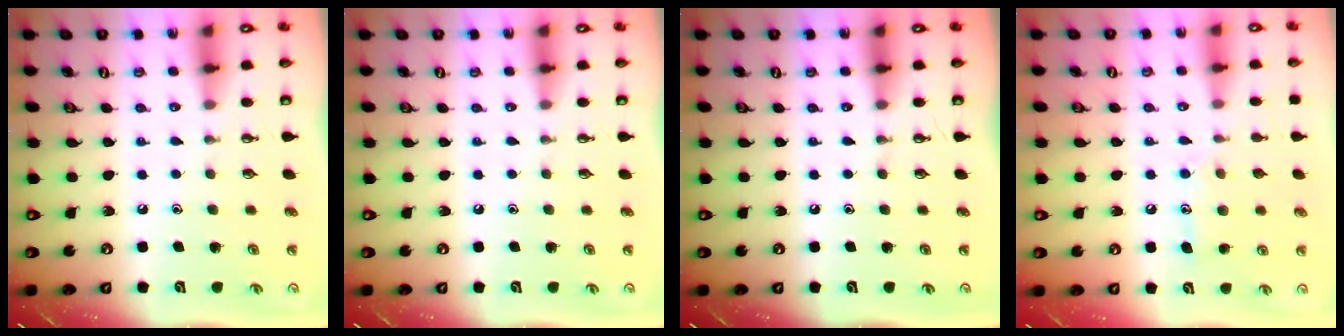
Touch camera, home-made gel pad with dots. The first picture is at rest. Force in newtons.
{"total": 0.0}
{"total": 0.0}
{"total": 9.7, "press": 9.7, "slide": 0.7}